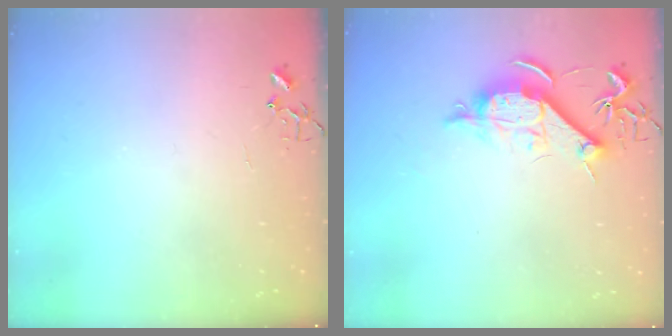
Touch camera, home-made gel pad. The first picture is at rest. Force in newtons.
{"total": 10.6, "press": 10.6, "slide": 0.8}